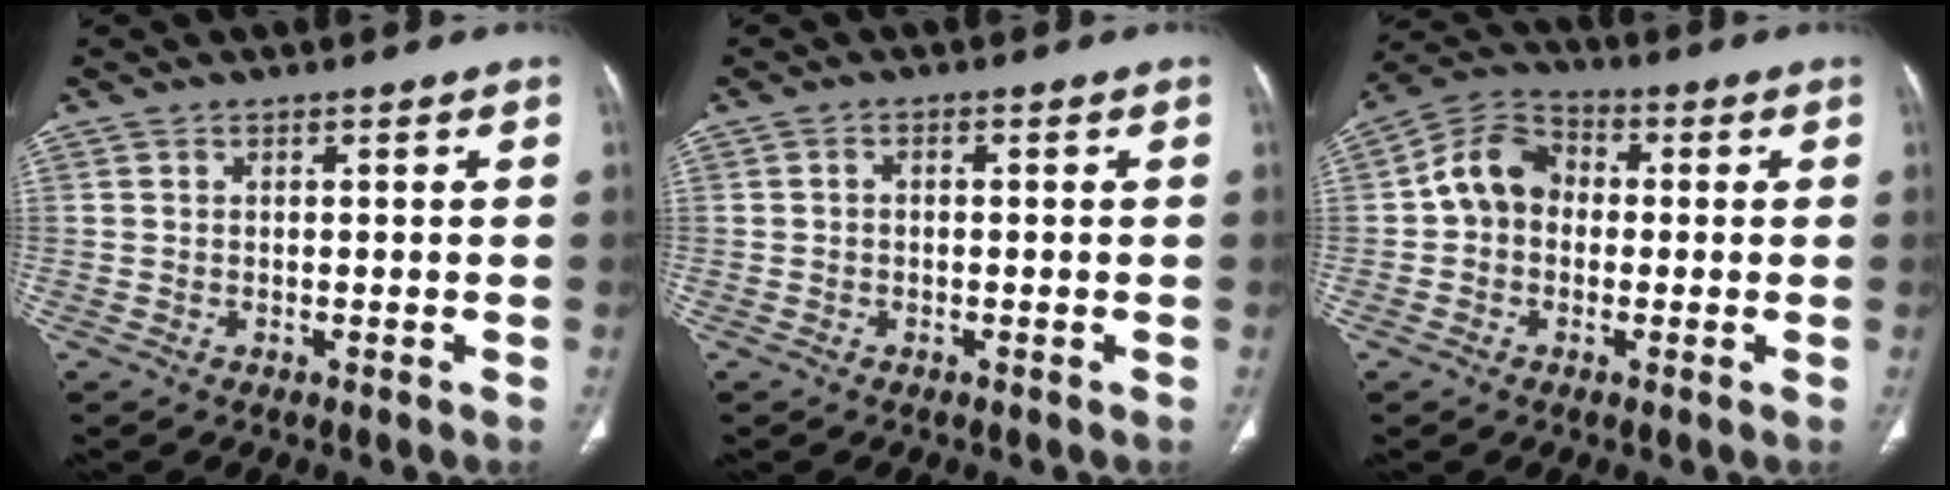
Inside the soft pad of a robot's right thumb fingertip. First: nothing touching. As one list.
[{"total": 0.9, "force": [-0.2, 0.6, 0.6], "torque": [-0.006, 0.002, -0.007]}, {"total": 8.8, "force": [0.0, 7.2, 5.1], "torque": [-0.075, 0.030, -0.017]}]